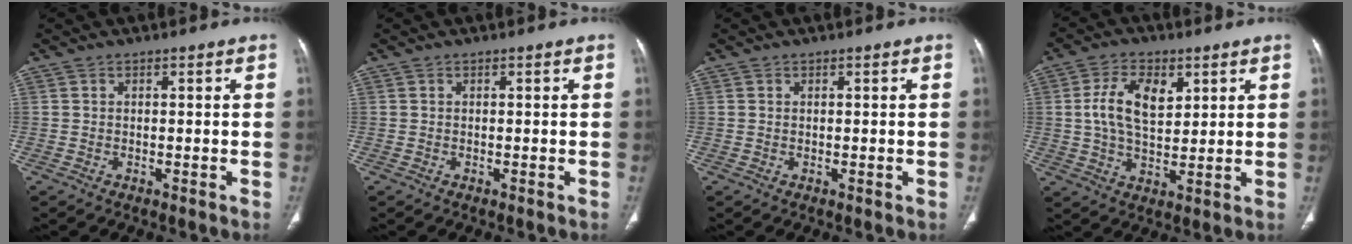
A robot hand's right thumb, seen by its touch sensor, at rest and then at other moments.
{"total": 0.0}
{"total": 0.0}
{"total": 9.9, "force": [2.9, 5.8, 7.5], "torque": [-0.122, -0.008, 0.053]}